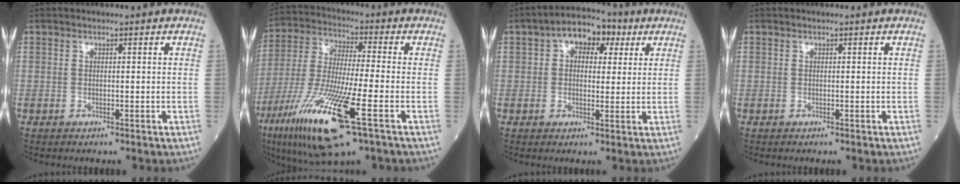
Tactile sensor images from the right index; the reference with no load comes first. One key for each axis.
{"total": 18.0, "fx": -8.2, "fy": 1.7, "fz": 16.0, "tx": -0.346, "ty": -0.043, "tz": -0.150}
{"total": 7.3, "fx": 3.0, "fy": 4.4, "fz": 5.1, "tx": -0.072, "ty": 0.031, "tz": 0.040}
{"total": 0.0}